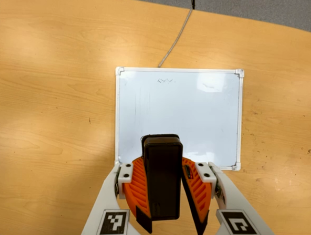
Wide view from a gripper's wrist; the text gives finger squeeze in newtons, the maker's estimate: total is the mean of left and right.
{"total": 8.6, "left": 9.1, "right": 8.2}